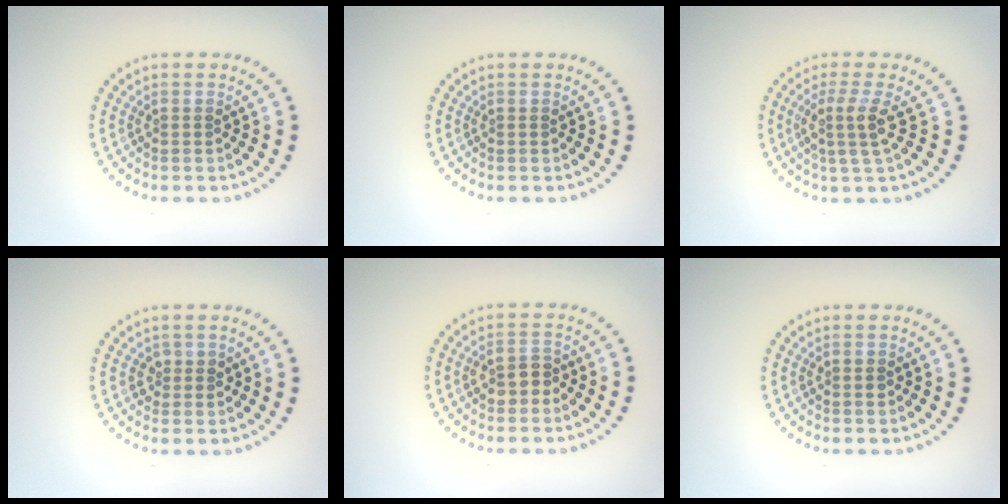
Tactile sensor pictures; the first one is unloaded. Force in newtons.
{"total": 0.0}
{"total": 2.7, "press": 2.1, "slide": 1.8}
{"total": 1.3, "press": 1.3, "slide": 0.4}
{"total": 2.1, "press": 2.0, "slide": 0.4}
{"total": 1.0, "press": 1.0, "slide": 0.1}